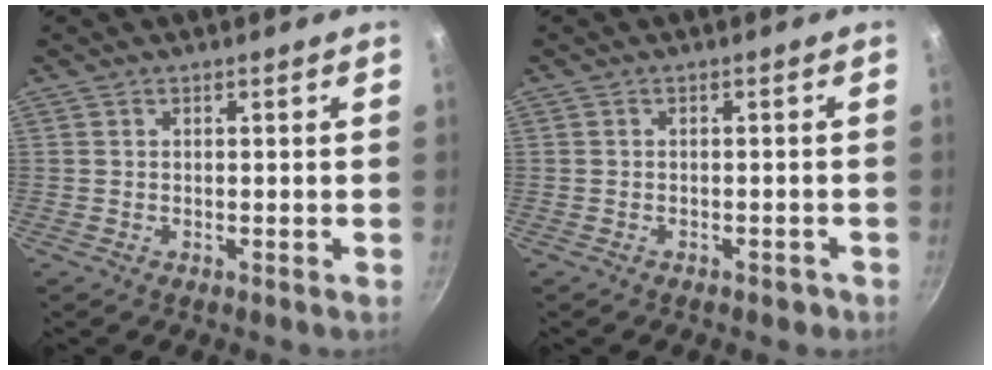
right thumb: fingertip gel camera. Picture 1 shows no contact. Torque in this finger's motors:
{"motor_torque": [0.17, 0.35, -0.25, 0.01, 0.02]}